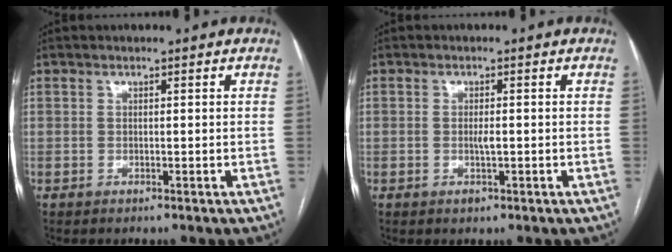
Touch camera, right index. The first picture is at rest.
{"total": 1.6, "force": [-0.4, 0.5, 1.5], "torque": [-0.029, -0.001, -0.005]}